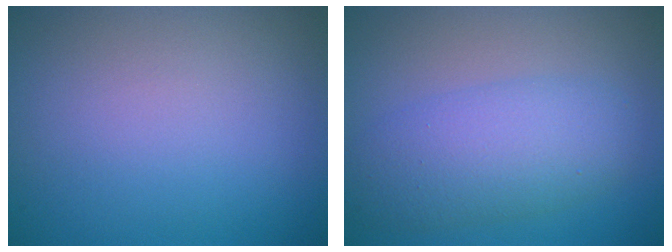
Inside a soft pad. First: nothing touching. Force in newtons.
{"total": 5.1, "press": 5.1, "slide": 0.1}